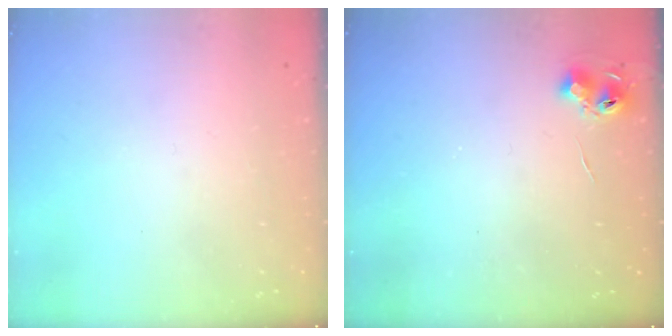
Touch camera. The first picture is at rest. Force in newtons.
{"total": 5.7, "press": 5.7, "slide": 0.6}